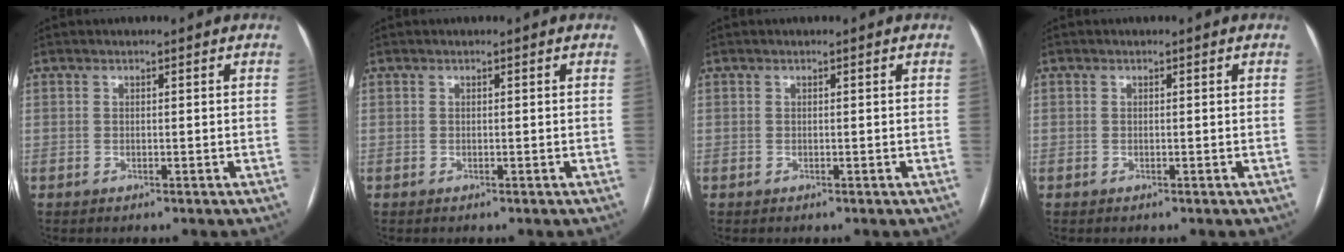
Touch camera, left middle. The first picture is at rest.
{"total": 0.0}
{"total": 0.0}
{"total": 0.0}